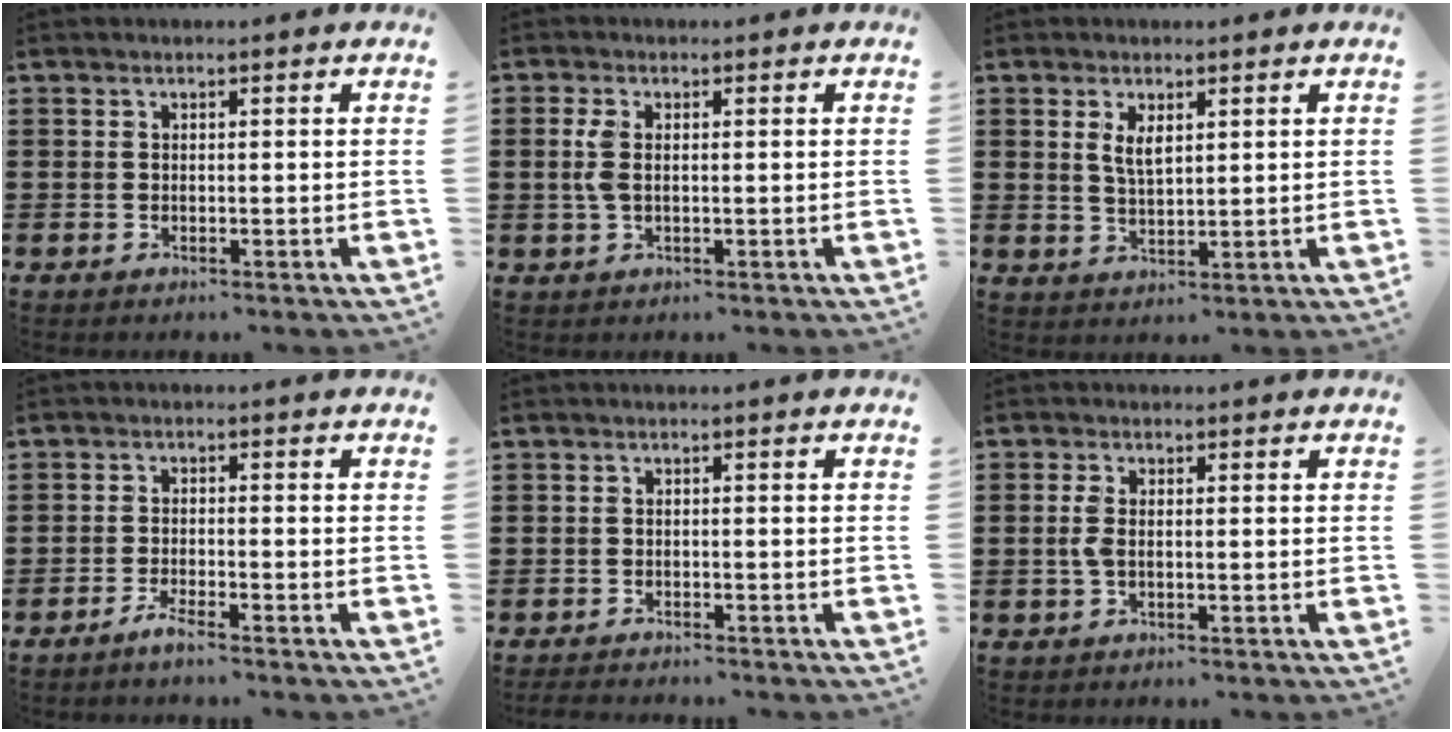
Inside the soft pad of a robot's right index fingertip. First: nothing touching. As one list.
[{"total": 3.3, "force": [0.2, 1.5, 2.9], "torque": [-0.074, 0.000, -0.003]}, {"total": 3.1, "force": [1.4, 1.2, 2.5], "torque": [-0.053, 0.003, 0.024]}, {"total": 2.1, "force": [-1.8, -0.2, 1.0], "torque": [-0.025, -0.004, -0.035]}, {"total": 1.3, "force": [-1.3, 0.1, 0.0], "torque": [-0.004, 0.000, -0.028]}, {"total": 2.5, "force": [-0.2, 1.0, 2.3], "torque": [-0.059, -0.005, -0.009]}]